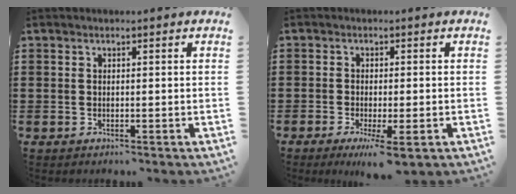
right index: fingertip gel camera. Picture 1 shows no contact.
{"total": 2.9, "force": [-1.8, 0.2, 2.3], "torque": [-0.045, -0.008, -0.031]}